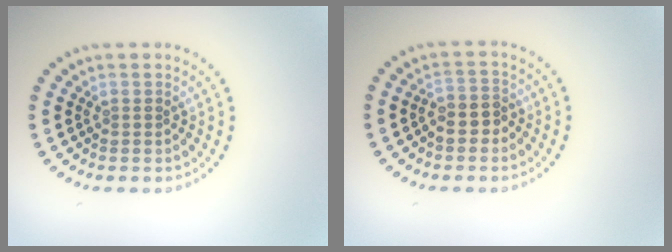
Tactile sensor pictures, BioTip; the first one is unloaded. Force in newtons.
{"total": 2.2, "press": 2.1, "slide": 0.7}